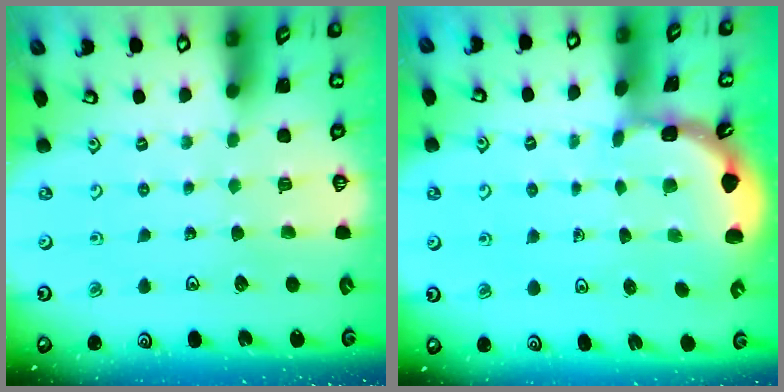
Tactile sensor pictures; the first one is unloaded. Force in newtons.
{"total": 1.5, "press": 1.5, "slide": 0.1}